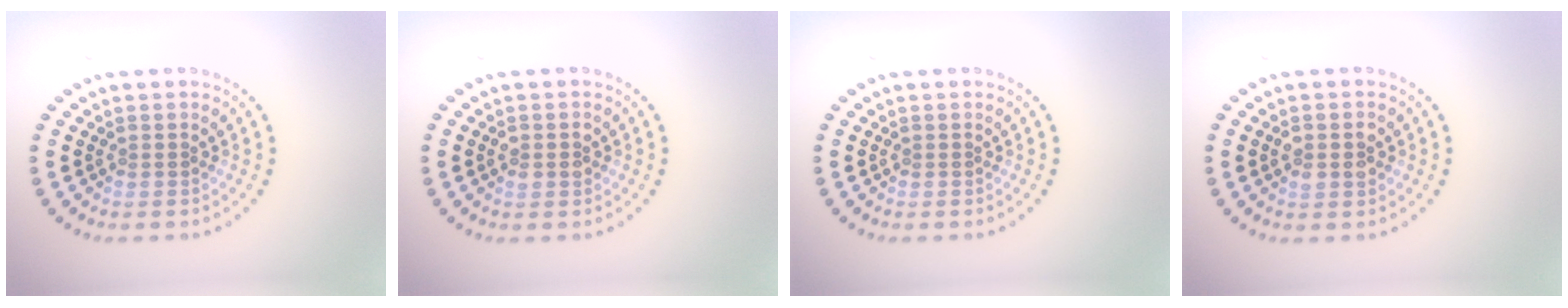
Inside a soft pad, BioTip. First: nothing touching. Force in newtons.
{"total": 1.2, "press": 1.2, "slide": 0.1}
{"total": 0.0}
{"total": 2.3, "press": 2.3, "slide": 0.2}